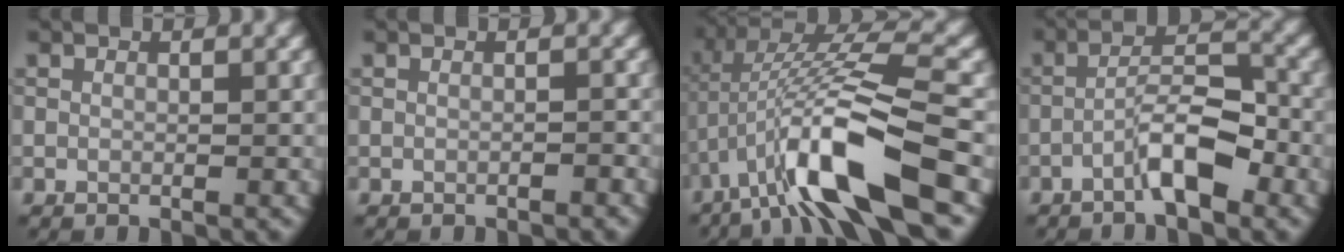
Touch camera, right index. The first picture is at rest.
{"total": 0.6, "force": [-0.5, 0.1, 0.3], "torque": [-0.003, 0.003, -0.007]}
{"total": 10.8, "force": [-4.1, 2.4, 9.7], "torque": [-0.191, 0.014, -0.078]}
{"total": 4.6, "force": [-2.5, 1.0, 3.7], "torque": [-0.063, 0.017, -0.050]}